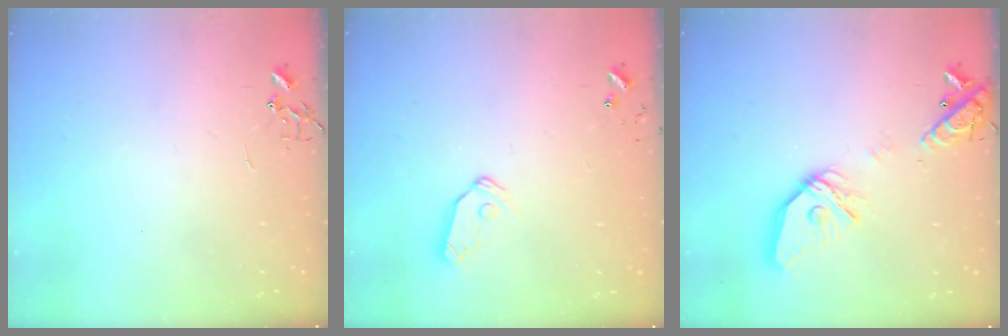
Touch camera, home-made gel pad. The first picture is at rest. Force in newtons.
{"total": 7.2, "press": 7.2, "slide": 0.3}
{"total": 17.0, "press": 16.8, "slide": 2.6}